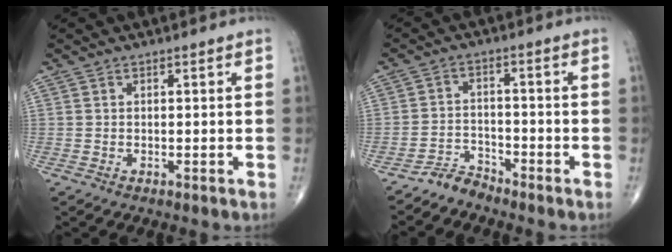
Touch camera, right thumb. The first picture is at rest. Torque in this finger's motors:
{"motor_torque": [0.52, -0.39, -0.27, -0.74, 0.01]}